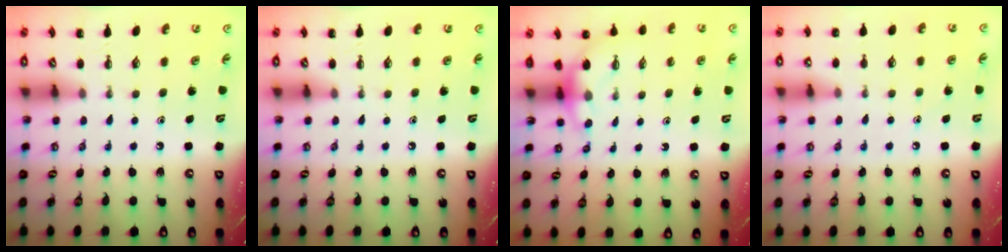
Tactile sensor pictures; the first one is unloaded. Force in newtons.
{"total": 0.0}
{"total": 4.3, "press": 4.2, "slide": 1.0}
{"total": 5.4, "press": 5.2, "slide": 1.6}